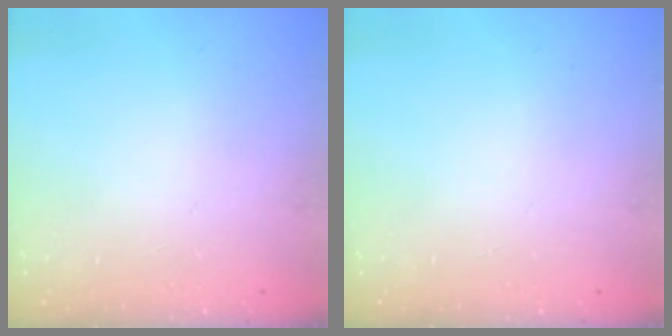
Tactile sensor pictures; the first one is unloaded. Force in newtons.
{"total": 0.0}